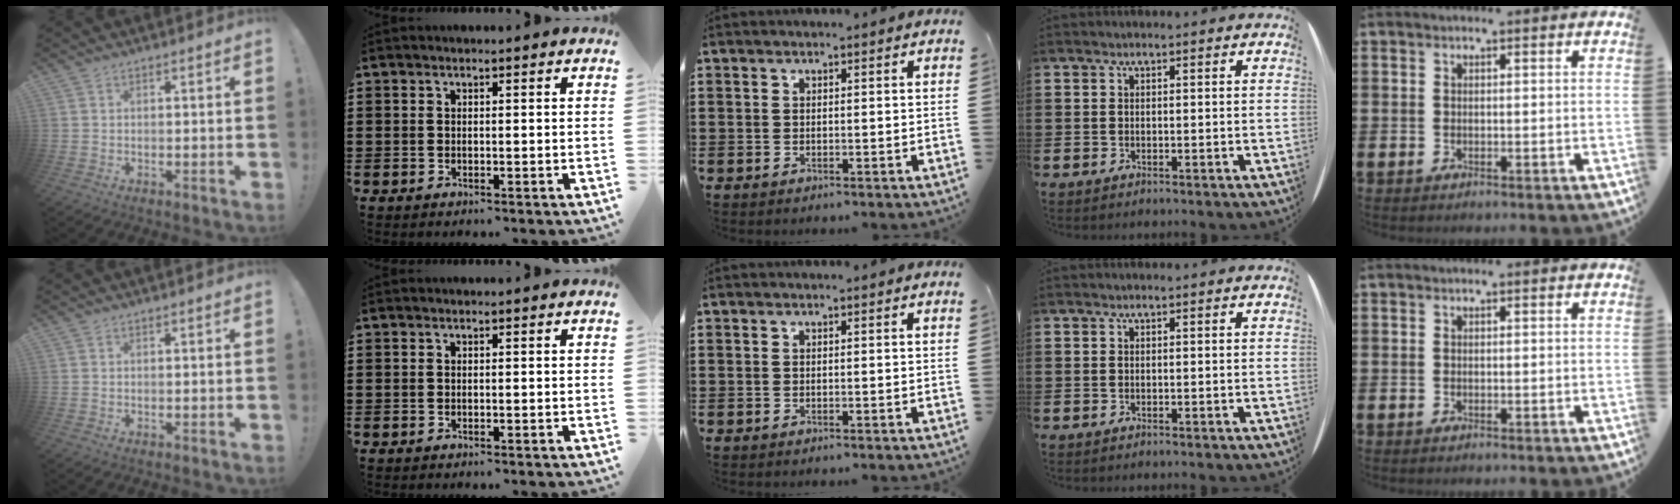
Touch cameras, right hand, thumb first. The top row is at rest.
{}